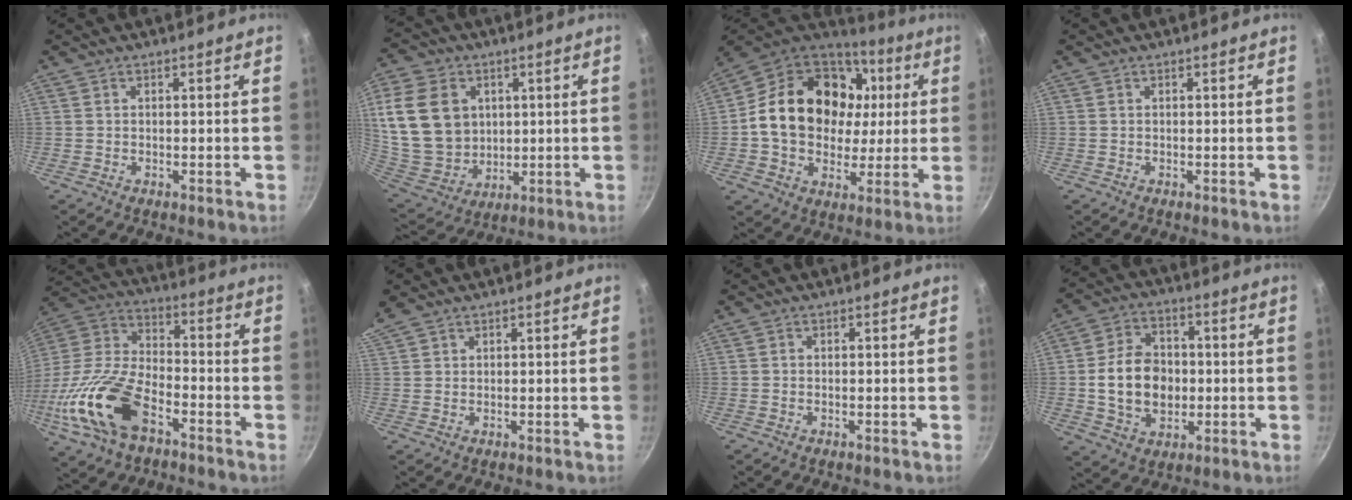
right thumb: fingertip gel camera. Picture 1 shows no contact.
{"total": 18.5, "force": [4.3, 14.5, 10.7], "torque": [-0.192, -0.014, 0.099]}
{"total": 24.7, "force": [3.5, 19.1, 15.3], "torque": [-0.247, 0.026, 0.059]}
{"total": 0.0}
{"total": 20.5, "force": [-8.9, 10.8, 15.0], "torque": [-0.291, 0.042, -0.185]}
{"total": 4.5, "force": [3.5, 2.2, 1.8], "torque": [-0.041, 0.016, 0.074]}
{"total": 0.0}
{"total": 12.7, "force": [-0.7, 9.6, 8.3], "torque": [-0.120, 0.013, -0.010]}